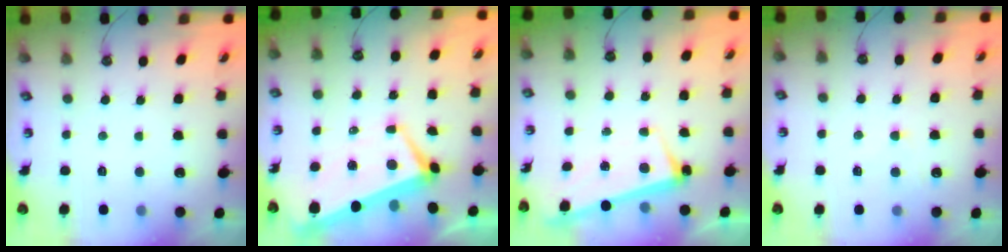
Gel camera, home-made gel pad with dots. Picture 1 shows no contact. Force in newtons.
{"total": 2.2, "press": 1.9, "slide": 1.1}
{"total": 2.5, "press": 2.4, "slide": 0.6}
{"total": 4.5, "press": 4.5, "slide": 0.5}